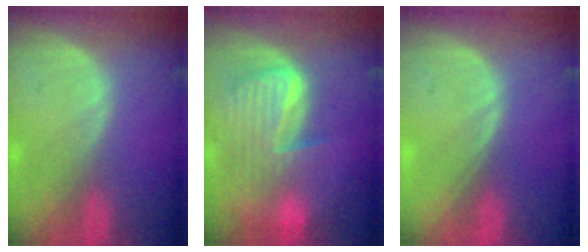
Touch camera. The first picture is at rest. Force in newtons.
{"total": 10.1, "press": 8.7, "slide": 5.2}
{"total": 0.0}